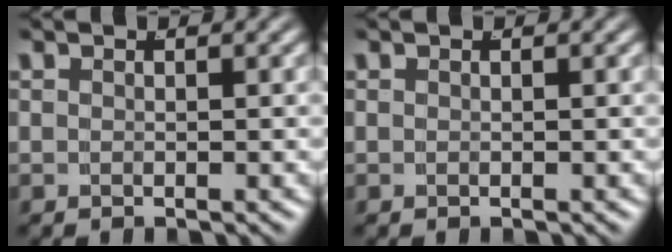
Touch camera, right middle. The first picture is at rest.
{"total": 0.0}